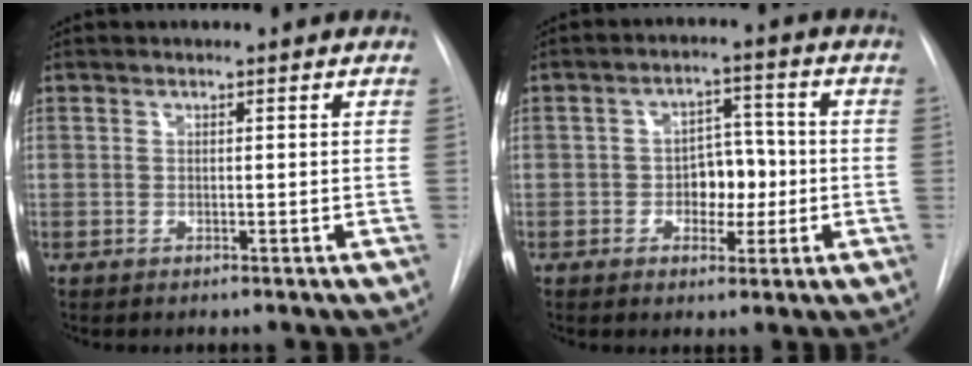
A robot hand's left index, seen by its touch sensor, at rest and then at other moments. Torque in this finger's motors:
{"motor_torque": [0.05, 0.03, 0.09, 0.04]}